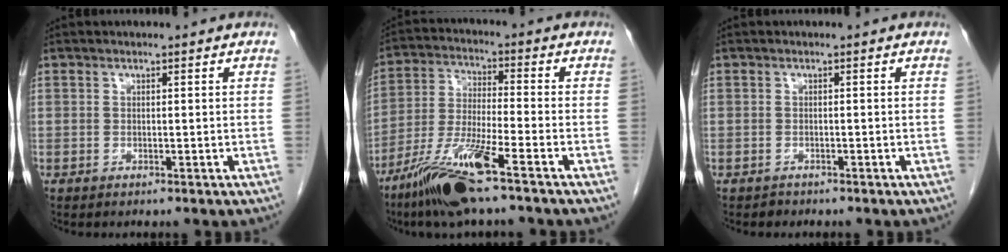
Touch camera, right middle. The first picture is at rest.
{"total": 12.1, "force": [-7.6, 0.3, 9.4], "torque": [-0.193, -0.030, -0.147]}
{"total": 0.7, "force": [-0.6, 0.3, -0.2], "torque": [-0.004, 0.000, -0.014]}